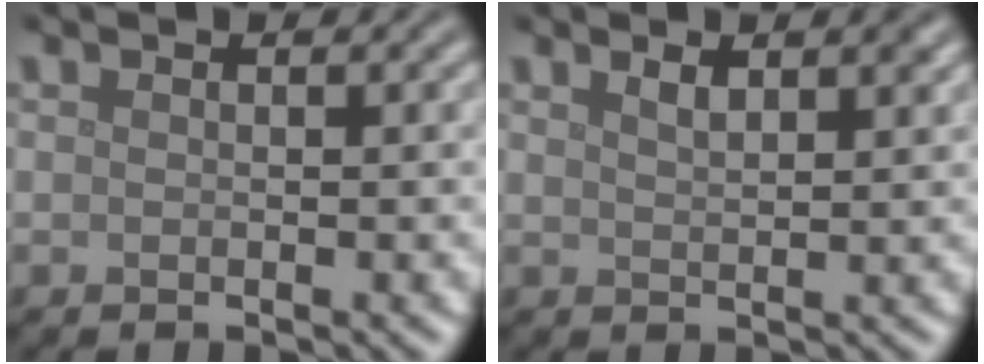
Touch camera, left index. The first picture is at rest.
{"total": 2.1, "force": [1.4, 0.6, 1.4], "torque": [-0.019, 0.002, 0.024]}